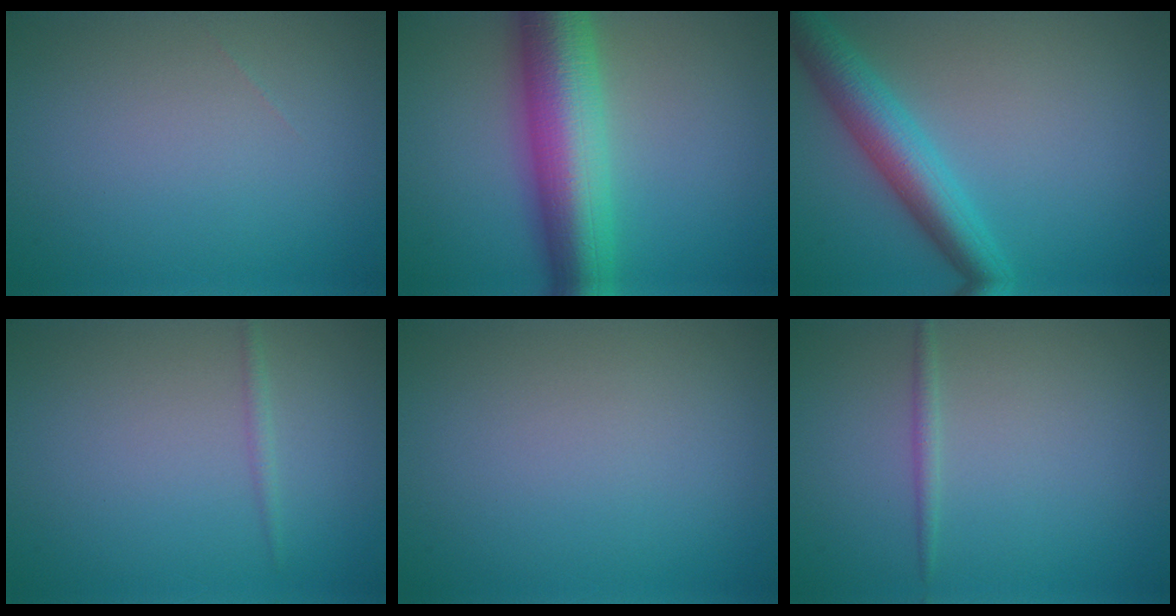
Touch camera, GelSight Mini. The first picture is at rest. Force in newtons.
{"total": 9.9, "press": 9.9, "slide": 0.0}
{"total": 5.5, "press": 5.5, "slide": 0.0}
{"total": 0.8, "press": 0.8, "slide": 0.0}
{"total": 0.0}
{"total": 0.9, "press": 0.9, "slide": 0.1}